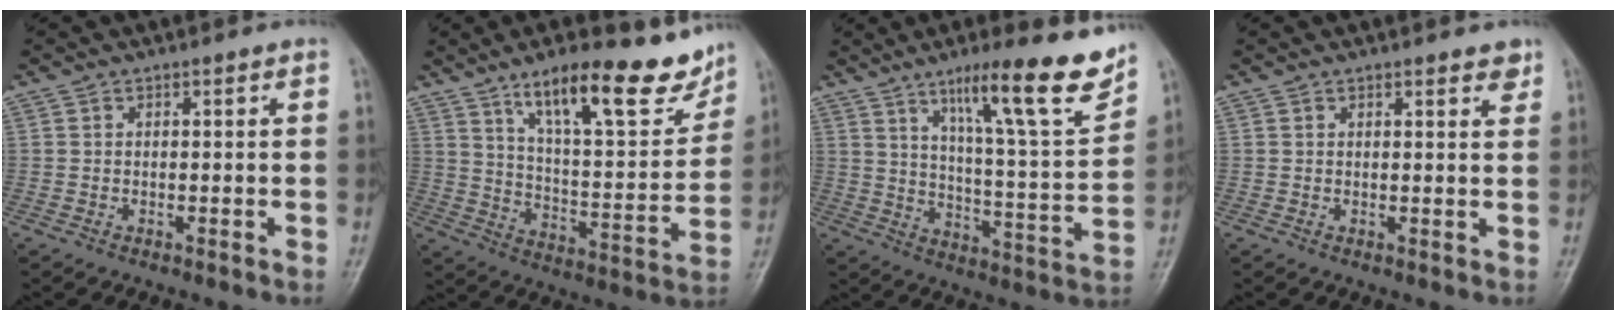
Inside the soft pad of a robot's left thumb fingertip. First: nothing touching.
{"total": 20.4, "force": [13.7, 5.9, 14.0], "torque": [-0.168, -0.071, 0.221]}
{"total": 18.1, "force": [11.9, 2.4, 13.5], "torque": [-0.182, -0.067, 0.187]}
{"total": 2.5, "force": [1.9, 0.8, 1.5], "torque": [-0.009, -0.009, 0.022]}